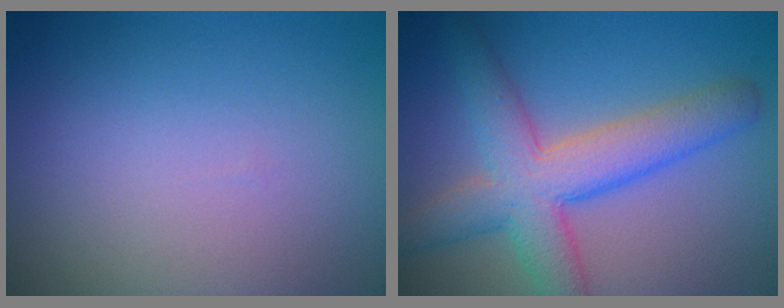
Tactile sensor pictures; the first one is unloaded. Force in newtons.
{"total": 6.9, "press": 6.9, "slide": 0.2}